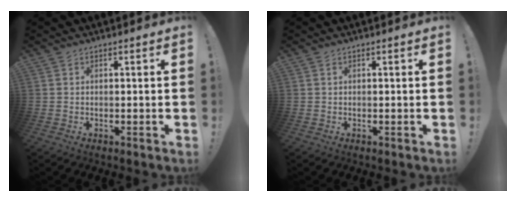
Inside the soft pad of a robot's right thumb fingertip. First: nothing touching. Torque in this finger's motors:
{"motor_torque": [0.00, -0.11, 0.02, -0.10, 0.00]}